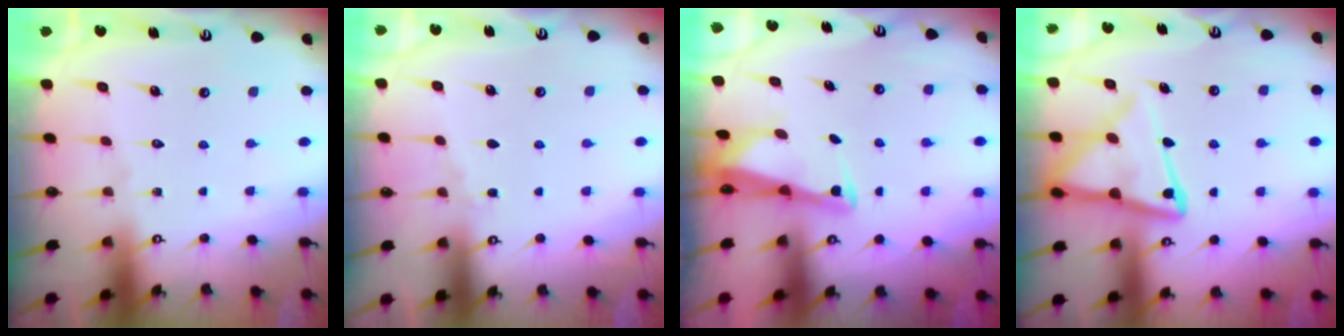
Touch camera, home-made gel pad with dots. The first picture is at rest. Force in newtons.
{"total": 3.3, "press": 3.3, "slide": 0.5}
{"total": 2.5, "press": 2.5, "slide": 0.5}
{"total": 14.2, "press": 14.2, "slide": 1.5}